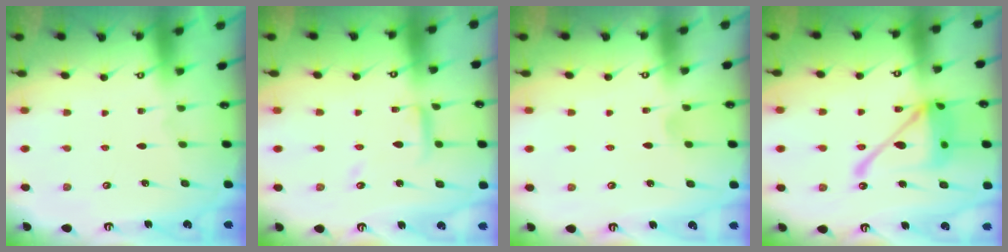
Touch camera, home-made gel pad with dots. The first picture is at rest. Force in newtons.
{"total": 7.7, "press": 7.7, "slide": 0.3}
{"total": 4.3, "press": 4.2, "slide": 0.6}
{"total": 19.1, "press": 19.0, "slide": 1.9}